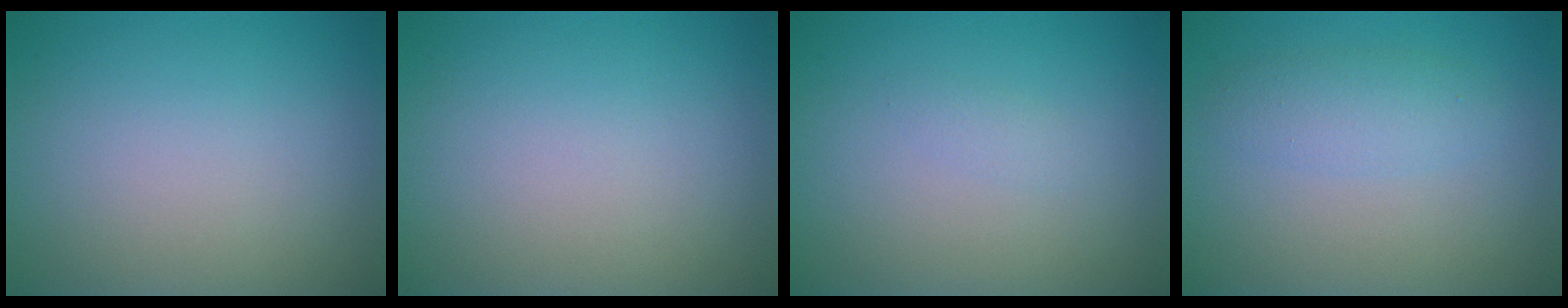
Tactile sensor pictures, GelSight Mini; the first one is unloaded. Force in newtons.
{"total": 0.0}
{"total": 0.7, "press": 0.7, "slide": 0.0}
{"total": 2.2, "press": 2.2, "slide": 0.1}